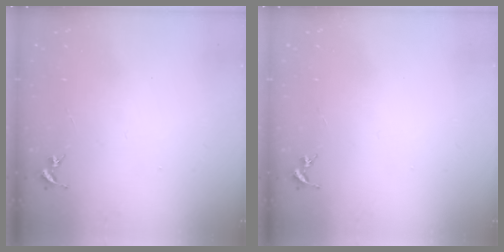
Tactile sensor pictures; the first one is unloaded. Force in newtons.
{"total": 0.0}